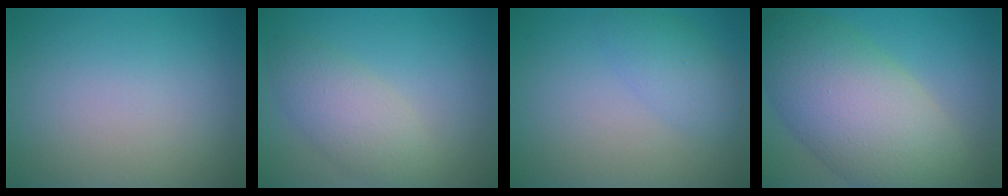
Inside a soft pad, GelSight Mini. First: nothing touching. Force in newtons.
{"total": 3.8, "press": 3.7, "slide": 0.3}
{"total": 2.5, "press": 2.5, "slide": 0.1}
{"total": 11.2, "press": 11.2, "slide": 0.3}